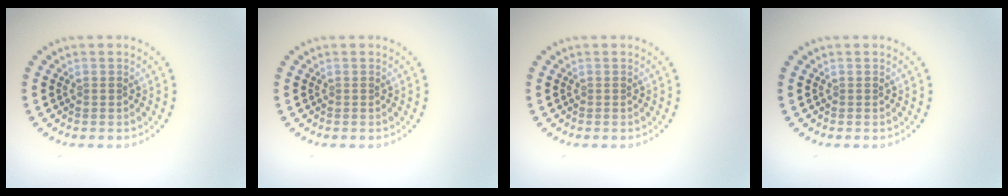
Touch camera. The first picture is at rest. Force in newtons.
{"total": 0.0}
{"total": 0.0}
{"total": 0.0}